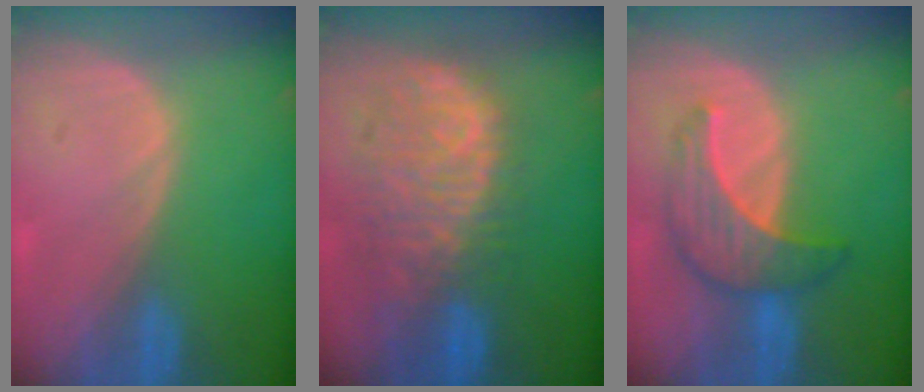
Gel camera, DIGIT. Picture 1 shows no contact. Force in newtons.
{"total": 11.4, "press": 9.7, "slide": 5.9}
{"total": 6.9, "press": 6.9, "slide": 0.1}